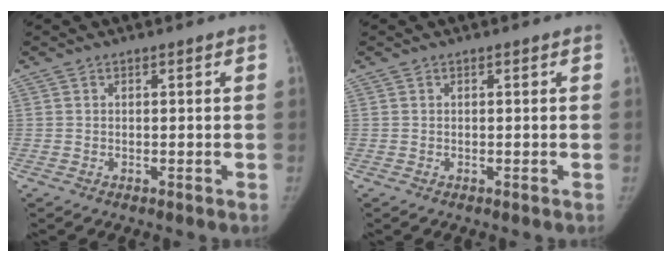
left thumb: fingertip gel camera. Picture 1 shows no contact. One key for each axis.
{"total": 0.0}